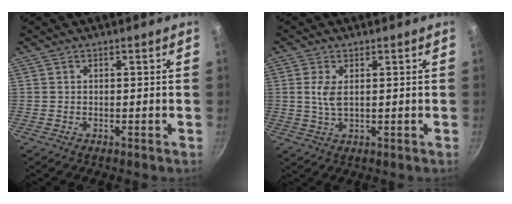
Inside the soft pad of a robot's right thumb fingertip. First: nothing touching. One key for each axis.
{"total": 4.0, "fx": 0.8, "fy": 1.9, "fz": 3.5, "tx": -0.073, "ty": -0.004, "tz": 0.018}